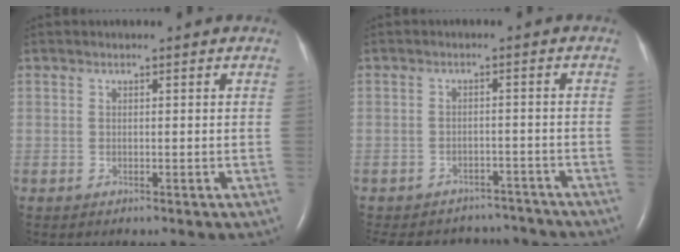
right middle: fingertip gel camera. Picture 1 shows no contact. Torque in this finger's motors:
{"motor_torque": [1.03, -1.11, 0.10, 0.04]}